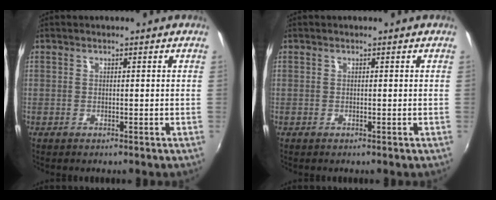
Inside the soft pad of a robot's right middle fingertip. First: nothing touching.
{"total": 0.0}